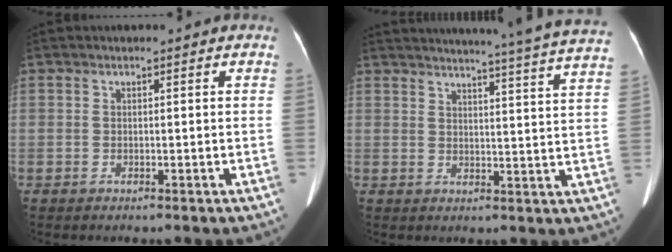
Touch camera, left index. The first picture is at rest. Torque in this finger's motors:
{"motor_torque": [0.46, -0.68, 0.13, 0.09]}